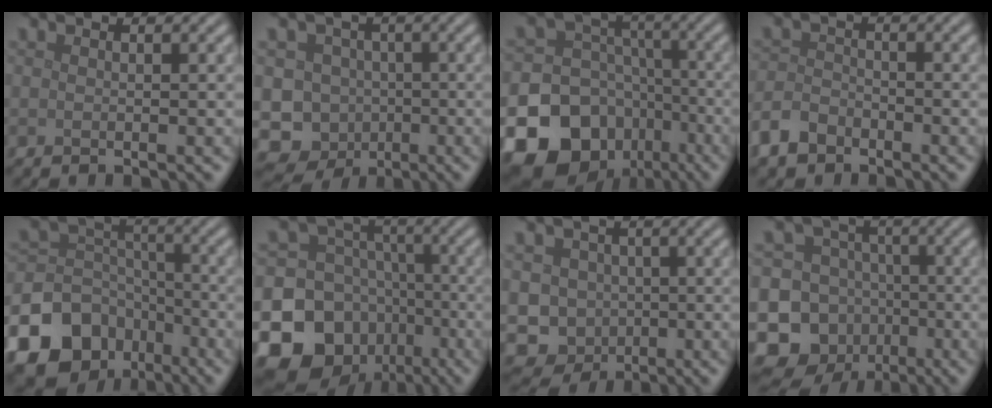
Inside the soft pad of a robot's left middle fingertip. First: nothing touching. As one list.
[{"total": 11.0, "force": [-4.5, 9.7, 2.5], "torque": [-0.038, -0.015, -0.098]}, {"total": 22.2, "force": [-11.2, 18.1, 6.2], "torque": [-0.137, -0.072, -0.202]}, {"total": 3.0, "force": [-2.2, 1.7, 1.0], "torque": [-0.021, 0.000, -0.056]}, {"total": 16.7, "force": [-10.0, 12.5, 4.9], "torque": [-0.122, -0.058, -0.176]}, {"total": 18.6, "force": [-8.3, 15.5, 5.8], "torque": [-0.135, -0.044, -0.150]}, {"total": 8.5, "force": [-2.3, 7.9, 2.3], "torque": [-0.026, -0.002, -0.069]}, {"total": 14.8, "force": [-6.2, 13.1, 2.9], "torque": [-0.097, -0.021, -0.106]}]